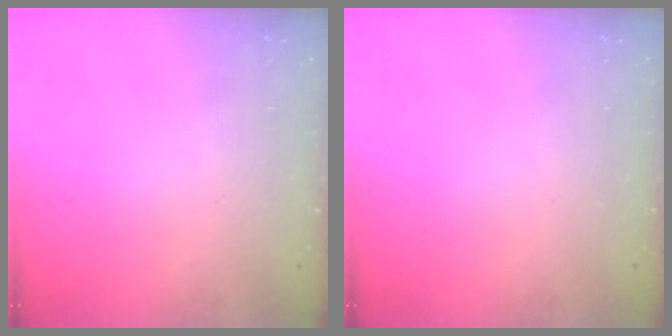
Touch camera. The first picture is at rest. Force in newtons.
{"total": 0.0}